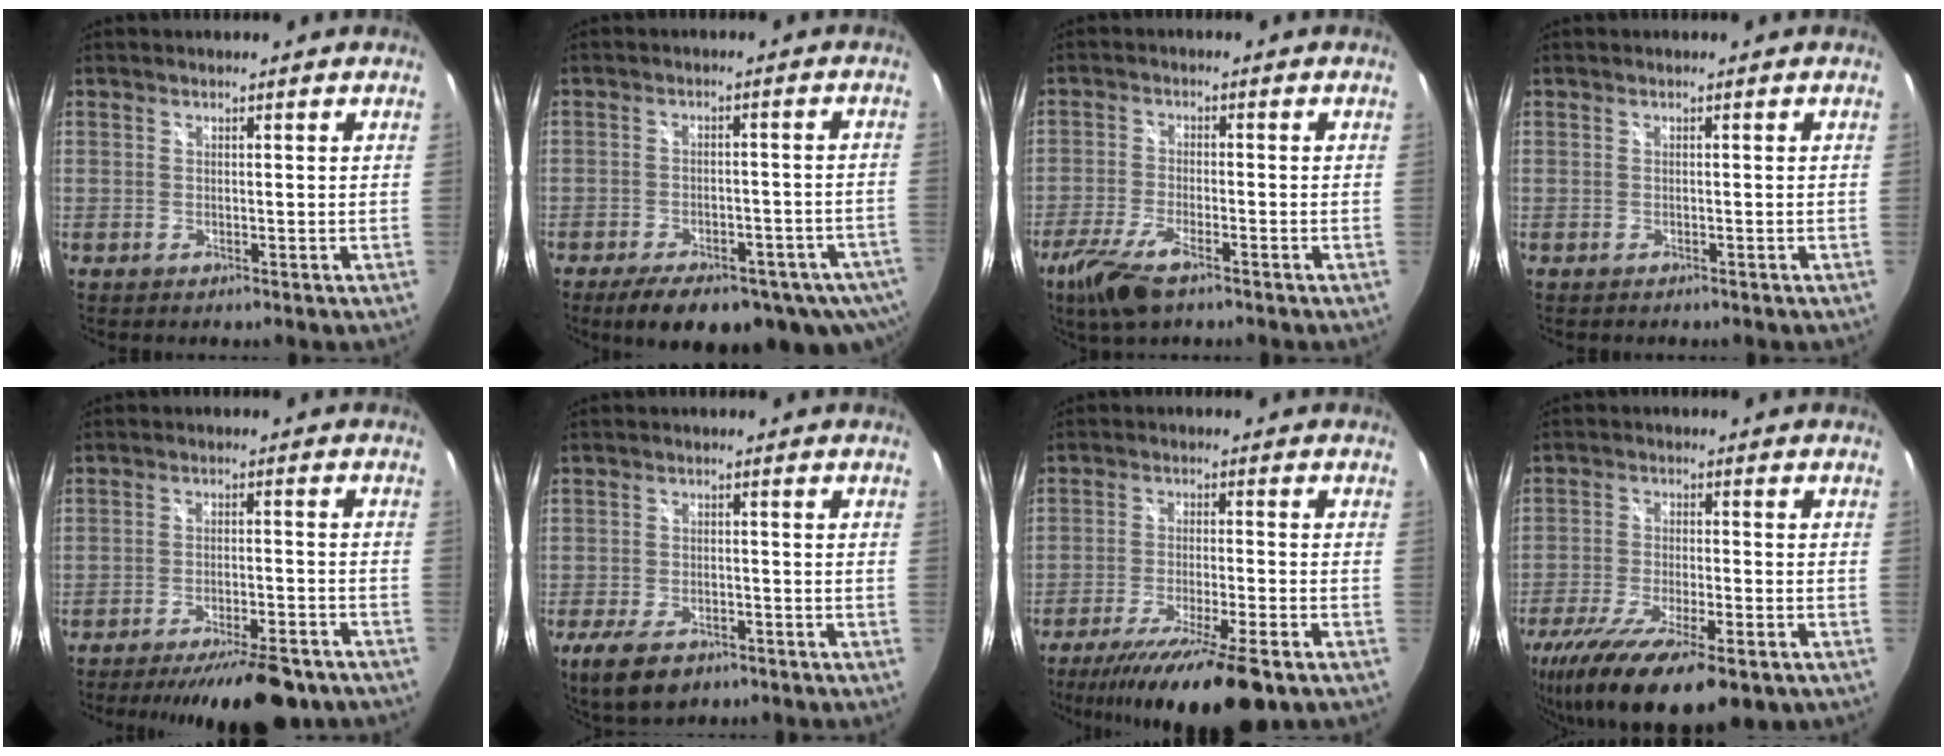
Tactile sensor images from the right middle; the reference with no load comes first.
{"total": 17.3, "force": [-11.6, 7.0, 10.8], "torque": [-0.193, -0.037, -0.147]}
{"total": 8.9, "force": [-5.9, 2.6, 6.1], "torque": [-0.149, -0.025, -0.116]}
{"total": 1.2, "force": [-1.0, 0.6, 0.4], "torque": [-0.012, -0.006, -0.012]}
{"total": 15.6, "force": [-12.8, 3.9, 8.0], "torque": [-0.140, -0.018, -0.173]}
{"total": 8.4, "force": [-5.4, 4.1, 4.9], "torque": [-0.120, -0.020, -0.093]}
{"total": 16.0, "force": [-11.8, 1.5, 10.7], "torque": [-0.200, -0.039, -0.192]}
{"total": 19.6, "force": [-12.8, 6.1, 13.5], "torque": [-0.266, -0.069, -0.204]}